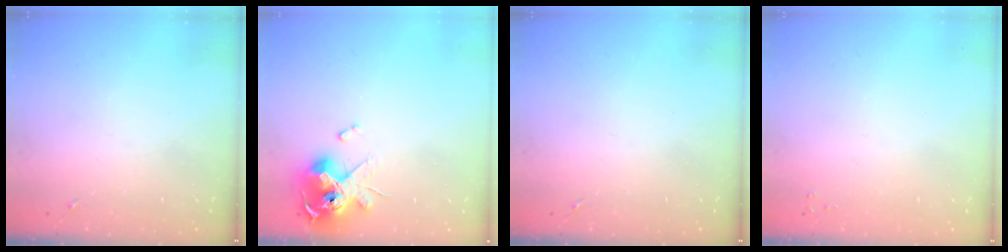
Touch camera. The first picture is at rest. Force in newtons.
{"total": 13.0, "press": 12.9, "slide": 1.8}
{"total": 0.0}
{"total": 2.0, "press": 2.0, "slide": 0.3}